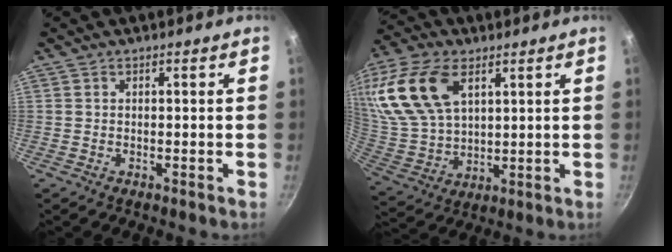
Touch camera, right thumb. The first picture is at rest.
{"total": 22.5, "force": [9.4, 13.6, 15.3], "torque": [-0.327, 0.001, 0.189]}